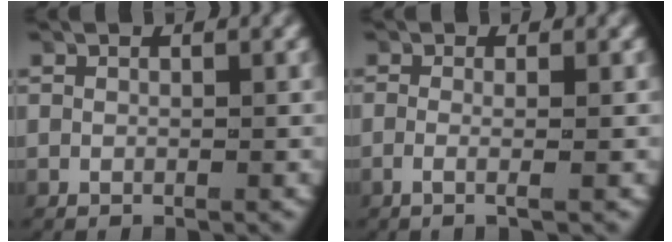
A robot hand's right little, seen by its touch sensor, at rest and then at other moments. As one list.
[{"total": 1.7, "force": [-0.8, -0.3, 1.5], "torque": [-0.048, -0.012, -0.010]}]